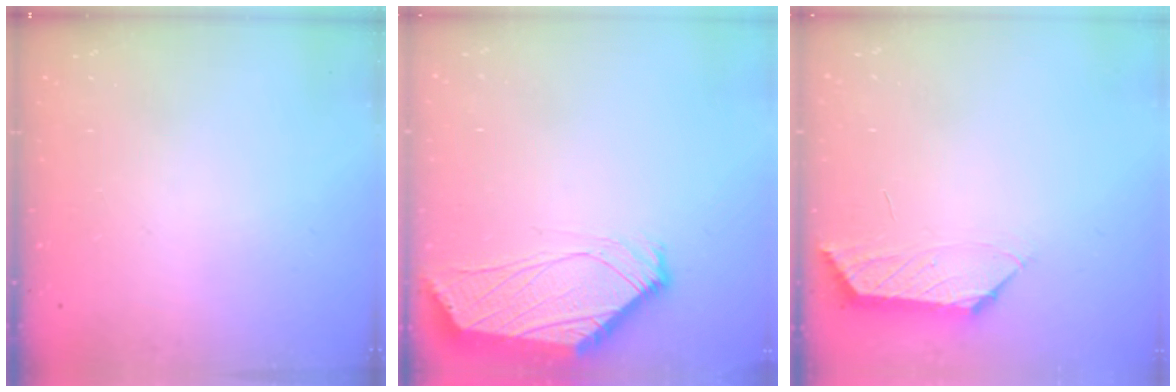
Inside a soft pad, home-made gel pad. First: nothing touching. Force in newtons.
{"total": 1.0, "press": 0.8, "slide": 0.5}
{"total": 1.3, "press": 1.3, "slide": 0.4}